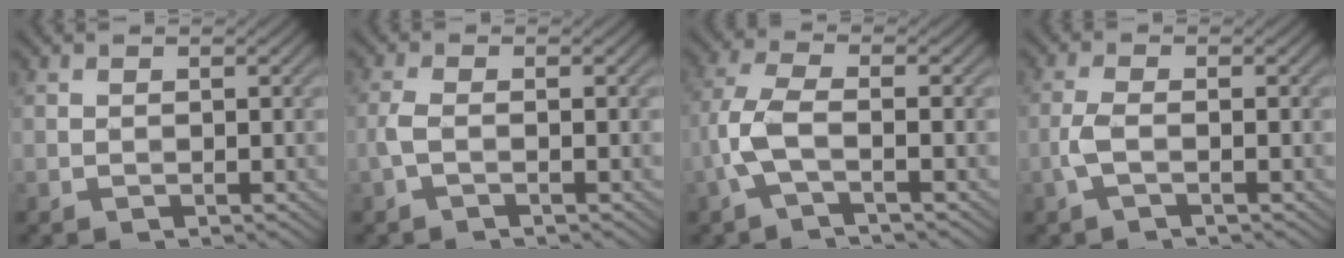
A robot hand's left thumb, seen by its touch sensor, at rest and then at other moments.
{"total": 2.0, "force": [-0.7, 0.5, 1.7], "torque": [-0.043, 0.005, -0.020]}
{"total": 5.2, "force": [-1.7, 1.6, 4.6], "torque": [-0.113, 0.008, -0.048]}
{"total": 2.7, "force": [-0.9, 0.8, 2.4], "torque": [-0.060, 0.004, -0.026]}